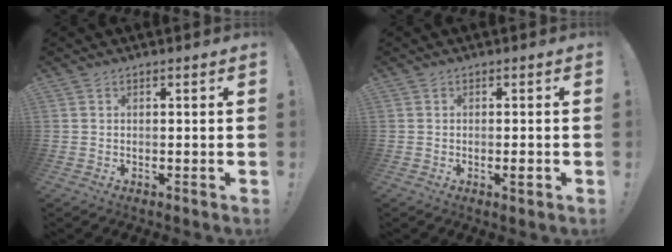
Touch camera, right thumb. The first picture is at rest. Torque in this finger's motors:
{"motor_torque": [2.26, 2.14, 1.23, -1.18, 0.71]}